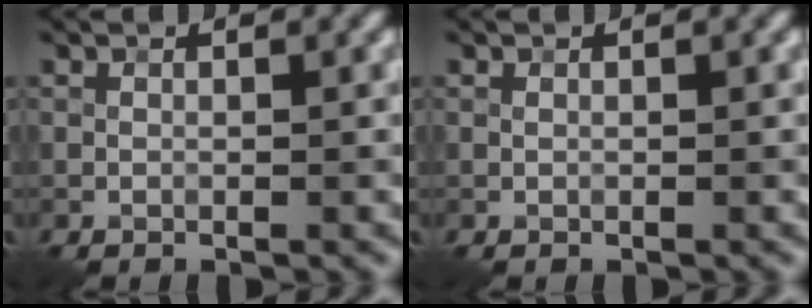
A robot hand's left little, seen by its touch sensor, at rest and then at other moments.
{"total": 0.0}